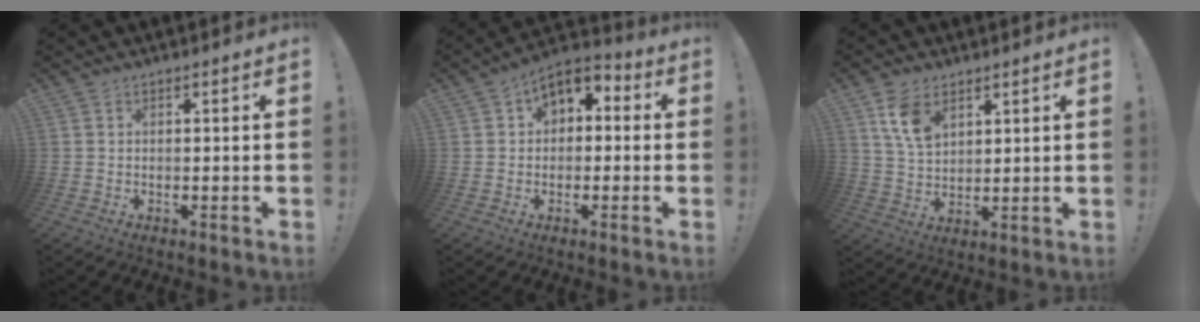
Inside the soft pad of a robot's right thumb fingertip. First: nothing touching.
{"total": 6.5, "force": [1.8, 4.9, 3.9], "torque": [-0.060, 0.004, 0.038]}
{"total": 9.0, "force": [5.0, 5.4, 5.2], "torque": [-0.096, -0.012, 0.097]}